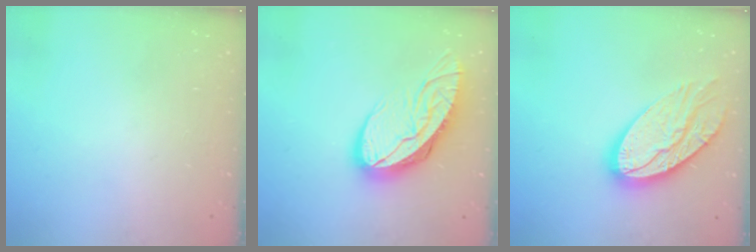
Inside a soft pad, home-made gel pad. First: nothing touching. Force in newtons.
{"total": 12.8, "press": 12.8, "slide": 1.6}
{"total": 17.2, "press": 17.1, "slide": 1.5}